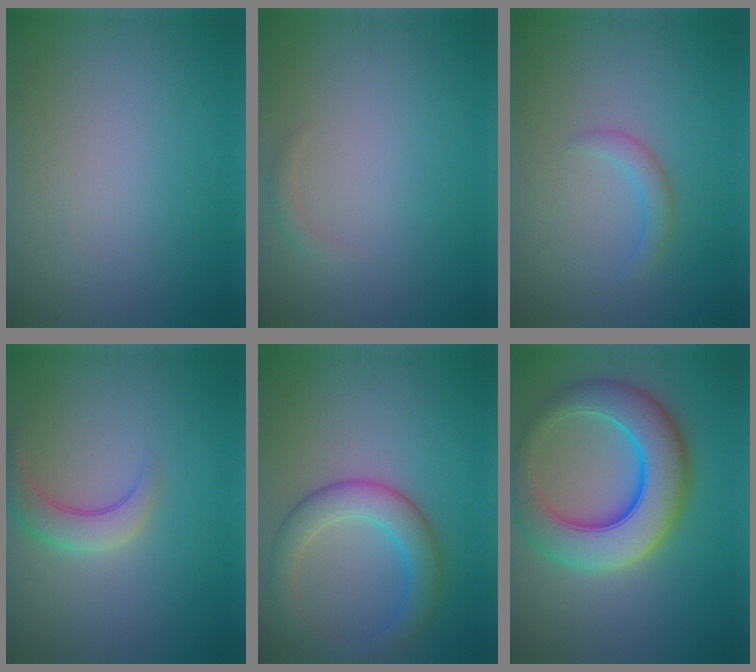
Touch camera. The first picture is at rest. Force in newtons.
{"total": 0.8, "press": 0.8, "slide": 0.1}
{"total": 1.9, "press": 1.8, "slide": 0.3}
{"total": 3.4, "press": 3.4, "slide": 0.1}
{"total": 5.1, "press": 5.1, "slide": 0.1}
{"total": 9.9, "press": 9.9, "slide": 0.3}